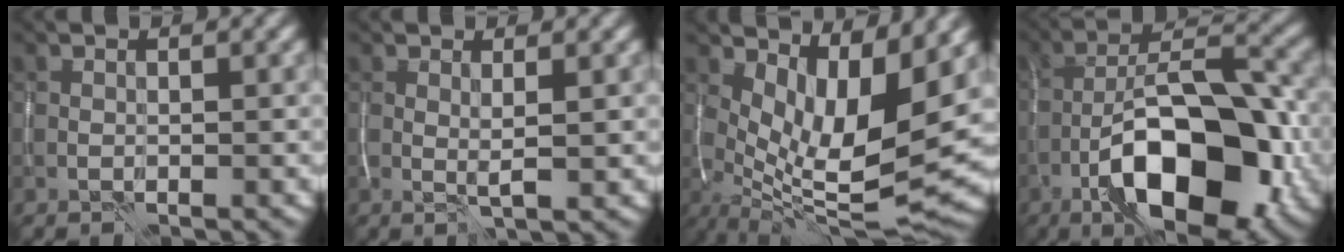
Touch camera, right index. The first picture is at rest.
{"total": 1.3, "force": [0.3, 0.0, 1.2], "torque": [-0.023, -0.006, 0.006]}
{"total": 10.2, "force": [2.3, 3.4, 9.3], "torque": [-0.164, -0.010, 0.048]}
{"total": 13.3, "force": [-6.1, 5.1, 10.7], "torque": [-0.159, 0.011, -0.109]}